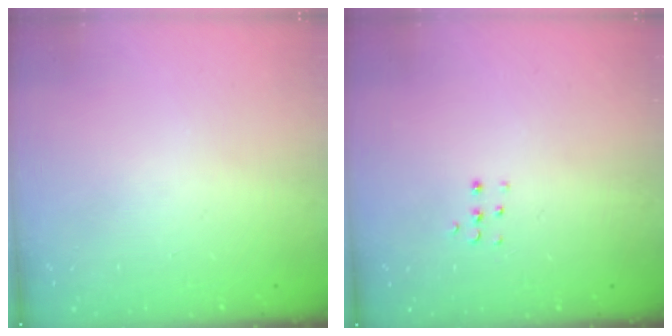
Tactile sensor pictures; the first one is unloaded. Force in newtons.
{"total": 3.8, "press": 3.8, "slide": 0.6}